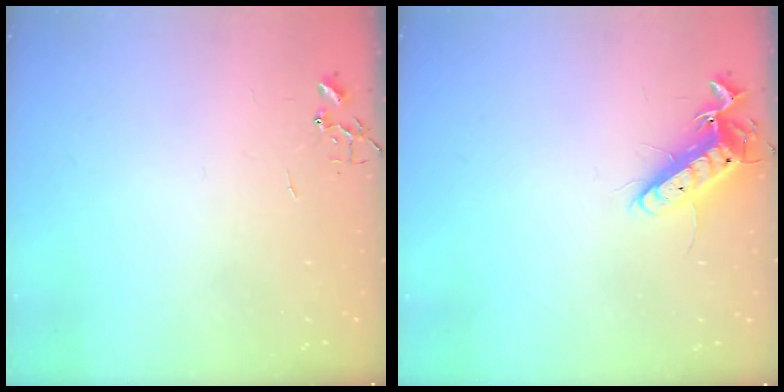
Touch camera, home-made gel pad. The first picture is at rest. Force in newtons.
{"total": 12.2, "press": 12.1, "slide": 1.4}